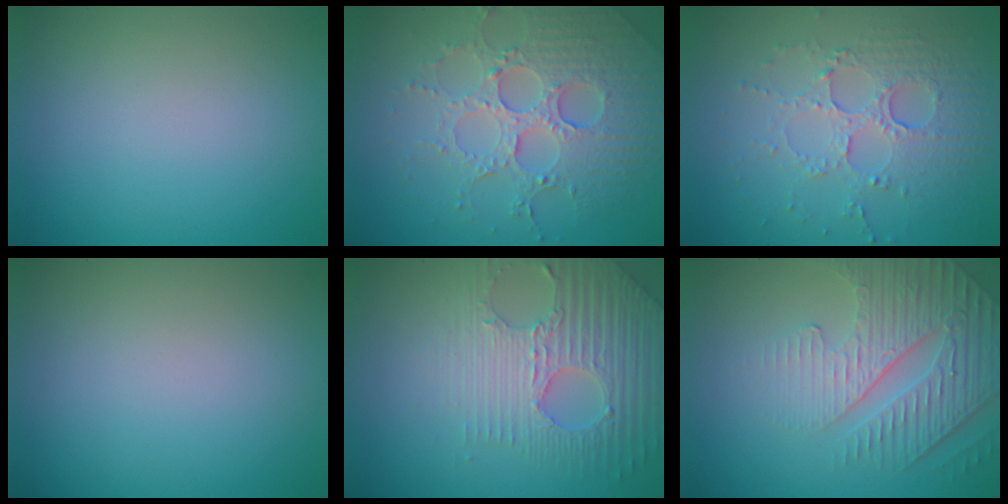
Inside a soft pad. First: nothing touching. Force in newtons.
{"total": 5.6, "press": 4.8, "slide": 2.9}
{"total": 5.5, "press": 3.7, "slide": 4.1}
{"total": 0.0}
{"total": 5.4, "press": 4.6, "slide": 2.9}
{"total": 4.2, "press": 4.0, "slide": 1.4}